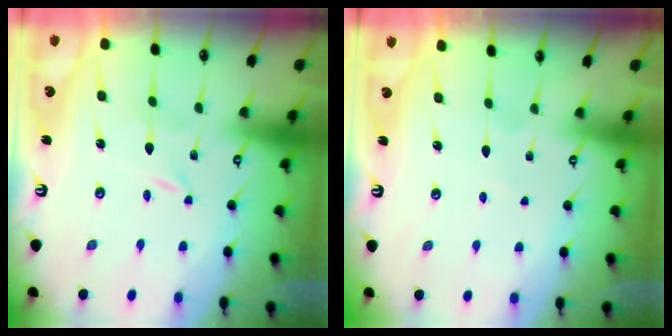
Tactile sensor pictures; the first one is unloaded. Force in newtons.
{"total": 1.5, "press": 1.5, "slide": 0.3}